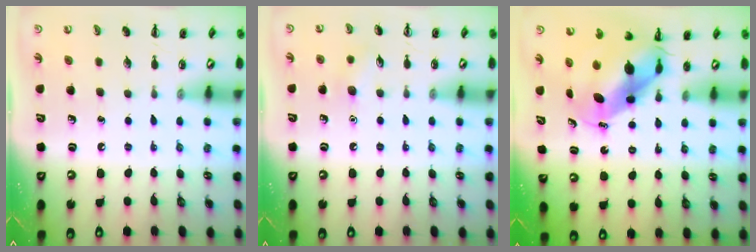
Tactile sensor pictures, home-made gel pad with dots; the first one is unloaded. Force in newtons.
{"total": 6.3, "press": 6.1, "slide": 1.6}
{"total": 7.5, "press": 7.2, "slide": 2.2}